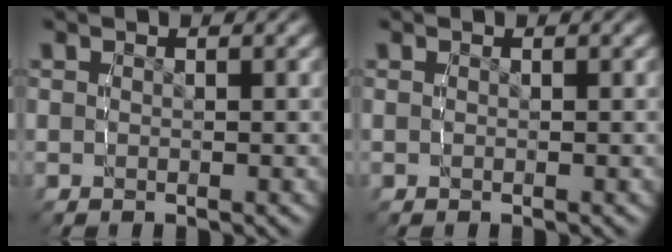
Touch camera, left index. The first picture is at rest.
{"total": 0.0}